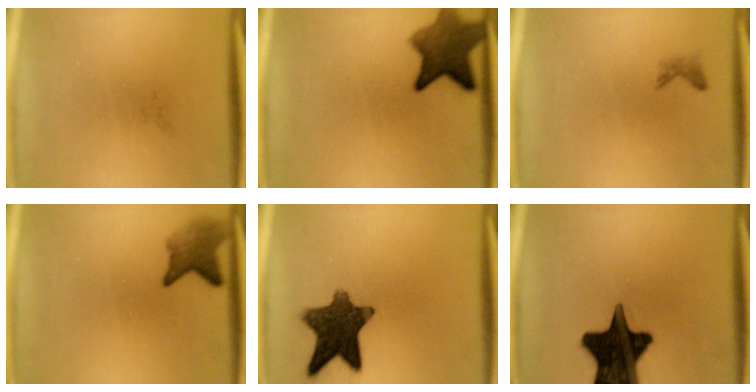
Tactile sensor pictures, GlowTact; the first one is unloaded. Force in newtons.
{"total": 8.5}
{"total": 0.8}
{"total": 4.1}
{"total": 11.5}
{"total": 19.4}